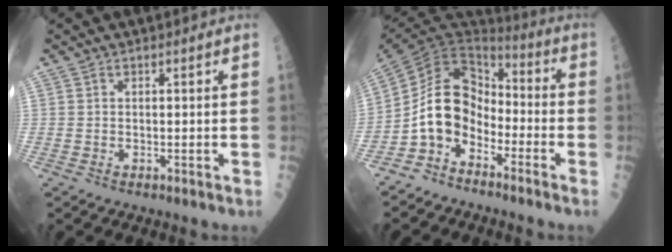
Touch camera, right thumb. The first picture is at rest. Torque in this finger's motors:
{"motor_torque": [0.20, 0.74, 1.27, -0.48, 0.42]}